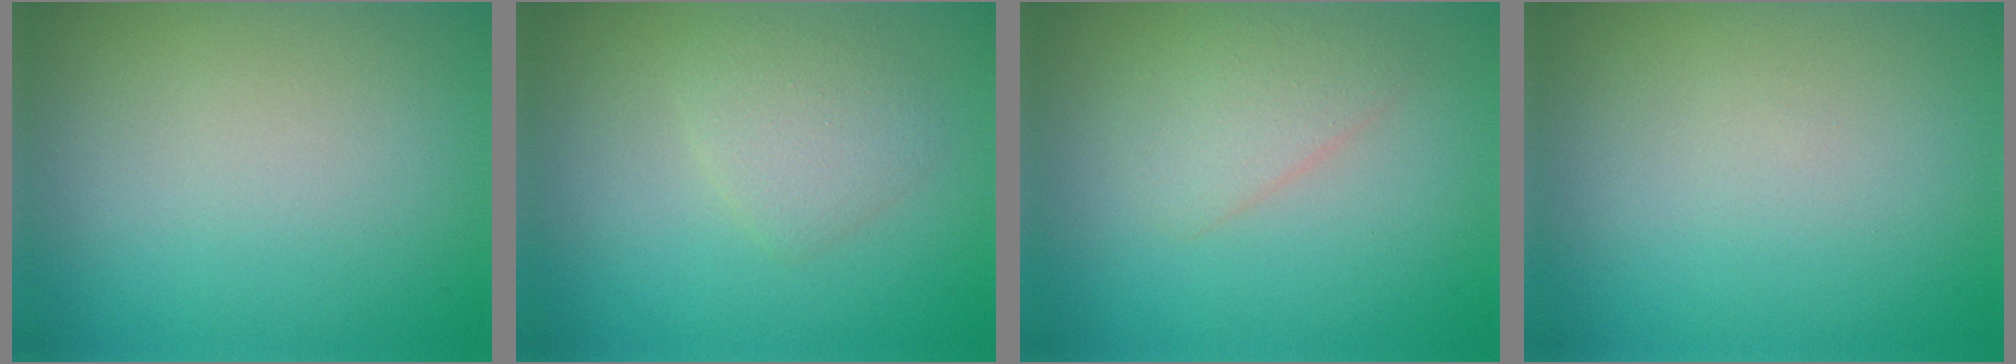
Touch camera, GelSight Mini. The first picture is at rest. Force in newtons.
{"total": 2.2, "press": 2.2, "slide": 0.1}
{"total": 2.3, "press": 2.3, "slide": 0.1}
{"total": 0.0}